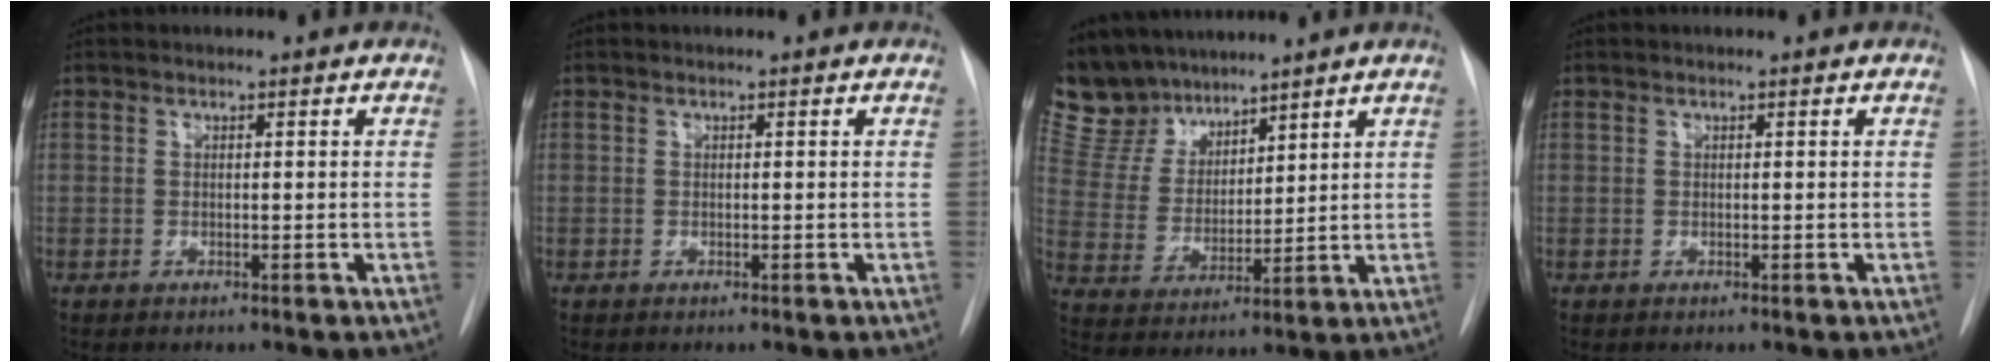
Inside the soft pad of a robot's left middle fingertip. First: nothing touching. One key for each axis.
{"total": 0.0}
{"total": 10.6, "fx": 9.4, "fy": 4.6, "fz": 1.3, "tx": -0.037, "ty": 0.012, "tz": 0.197}
{"total": 0.0}